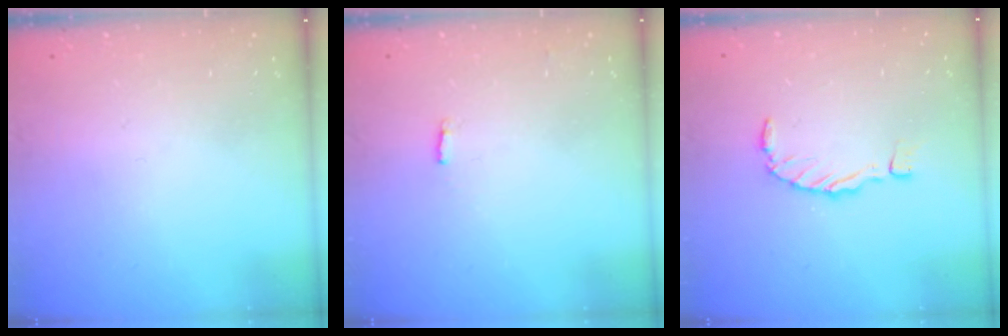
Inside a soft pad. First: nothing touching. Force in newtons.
{"total": 2.2, "press": 2.1, "slide": 0.5}
{"total": 0.0}